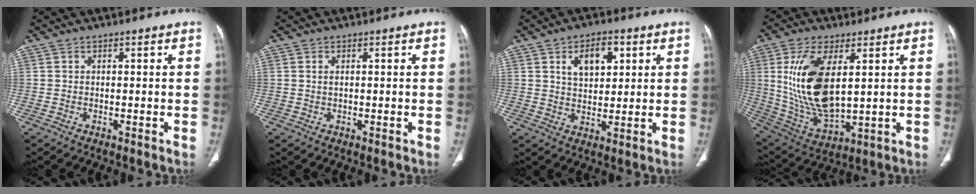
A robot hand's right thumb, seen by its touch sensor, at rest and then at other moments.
{"total": 1.0, "force": [0.3, 0.5, 0.9], "torque": [-0.019, 0.000, 0.009]}
{"total": 8.0, "force": [3.1, 4.7, 5.7], "torque": [-0.069, -0.011, 0.053]}
{"total": 17.5, "force": [4.0, 8.2, 14.9], "torque": [-0.292, -0.024, 0.093]}